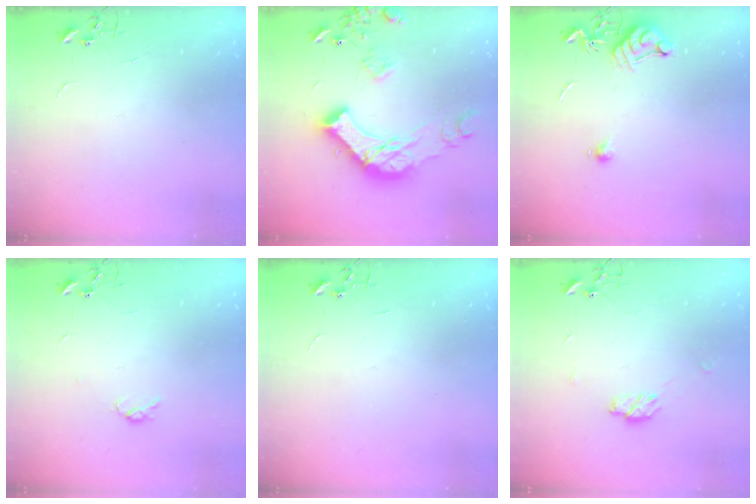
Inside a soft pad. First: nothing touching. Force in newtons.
{"total": 20.8, "press": 20.7, "slide": 2.1}
{"total": 7.8, "press": 7.7, "slide": 0.8}
{"total": 3.6, "press": 3.5, "slide": 0.6}
{"total": 0.0}
{"total": 6.1, "press": 6.0, "slide": 0.4}